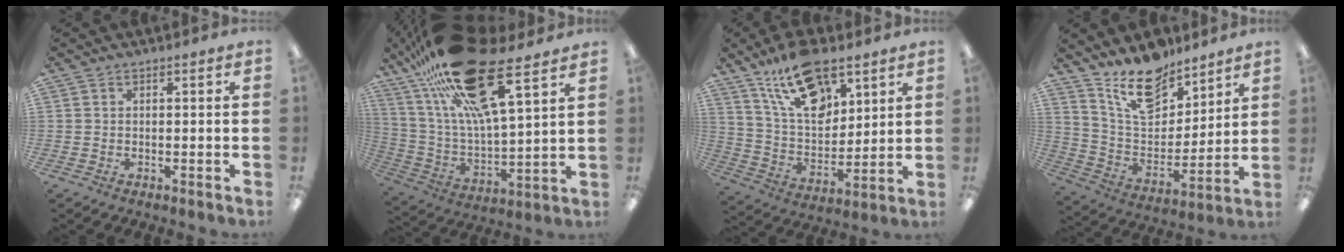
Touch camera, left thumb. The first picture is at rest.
{"total": 27.5, "force": [16.7, 9.0, 19.9], "torque": [-0.367, -0.073, 0.281]}
{"total": 17.9, "force": [11.5, 8.8, 10.6], "torque": [-0.183, -0.050, 0.204]}
{"total": 15.6, "force": [12.0, 7.2, 6.8], "torque": [-0.128, -0.072, 0.221]}